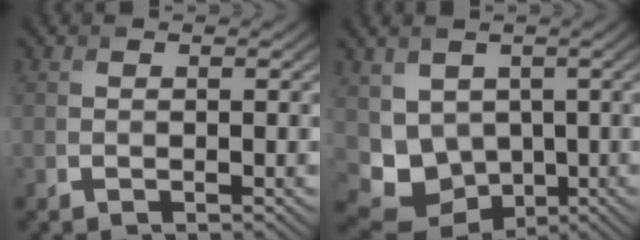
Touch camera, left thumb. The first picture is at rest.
{"total": 7.3, "force": [0.4, 6.3, 3.7], "torque": [-0.089, -0.033, 0.017]}